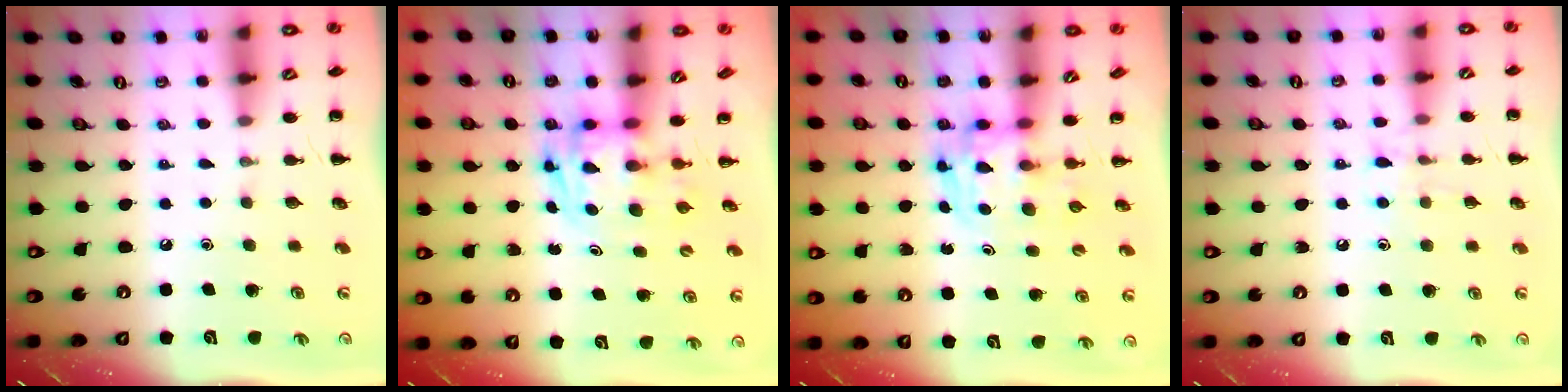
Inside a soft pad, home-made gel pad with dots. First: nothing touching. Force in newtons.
{"total": 2.7, "press": 2.7, "slide": 0.5}
{"total": 3.7, "press": 3.7, "slide": 0.6}
{"total": 7.0, "press": 6.9, "slide": 1.3}